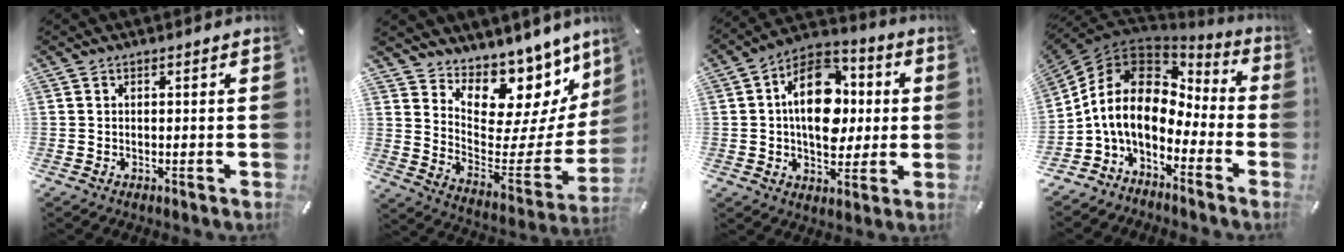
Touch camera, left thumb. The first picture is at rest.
{"total": 11.7, "force": [9.6, 6.4, 2.1], "torque": [-0.018, -0.115, 0.159]}
{"total": 17.9, "force": [1.4, 12.2, 13.1], "torque": [-0.210, -0.001, 0.023]}
{"total": 12.3, "force": [-1.4, 8.7, 8.6], "torque": [-0.200, 0.002, -0.032]}